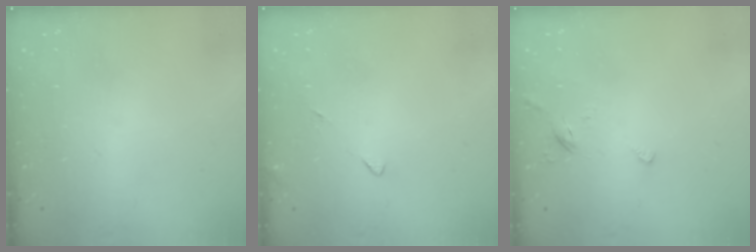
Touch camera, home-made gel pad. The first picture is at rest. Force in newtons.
{"total": 4.6, "press": 4.6, "slide": 0.7}
{"total": 2.7, "press": 2.6, "slide": 0.7}